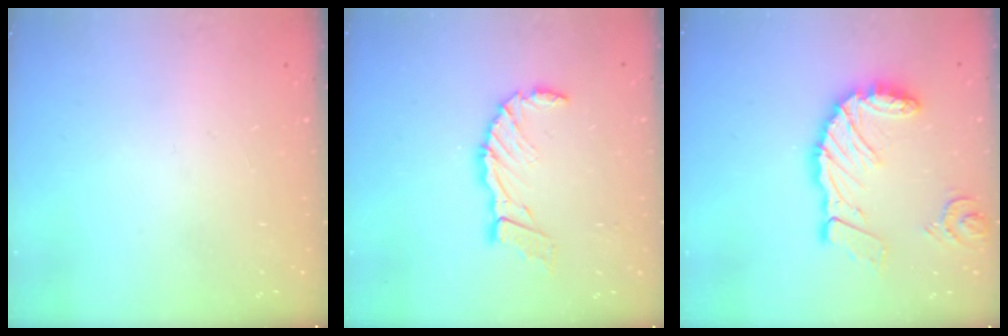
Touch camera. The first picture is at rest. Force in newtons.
{"total": 10.7, "press": 10.6, "slide": 1.4}
{"total": 18.1, "press": 18.0, "slide": 2.3}